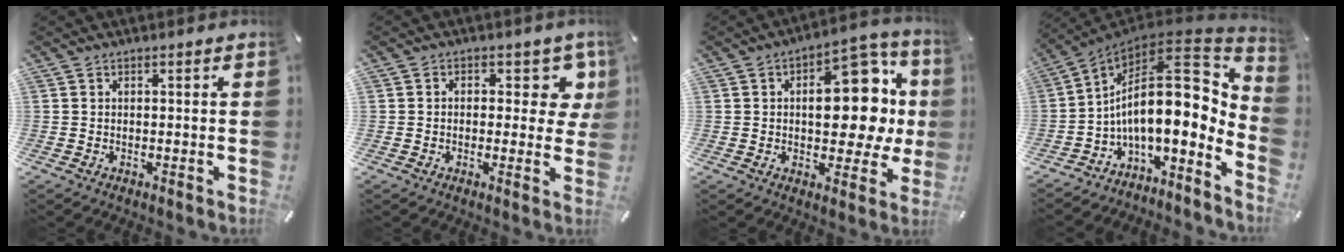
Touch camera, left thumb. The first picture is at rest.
{"total": 7.3, "force": [2.4, 5.0, 4.7], "torque": [-0.043, -0.016, 0.037]}
{"total": 20.1, "force": [2.5, 11.2, 16.5], "torque": [-0.186, -0.027, 0.039]}
{"total": 21.0, "force": [3.3, 9.9, 18.2], "torque": [-0.293, -0.063, 0.050]}